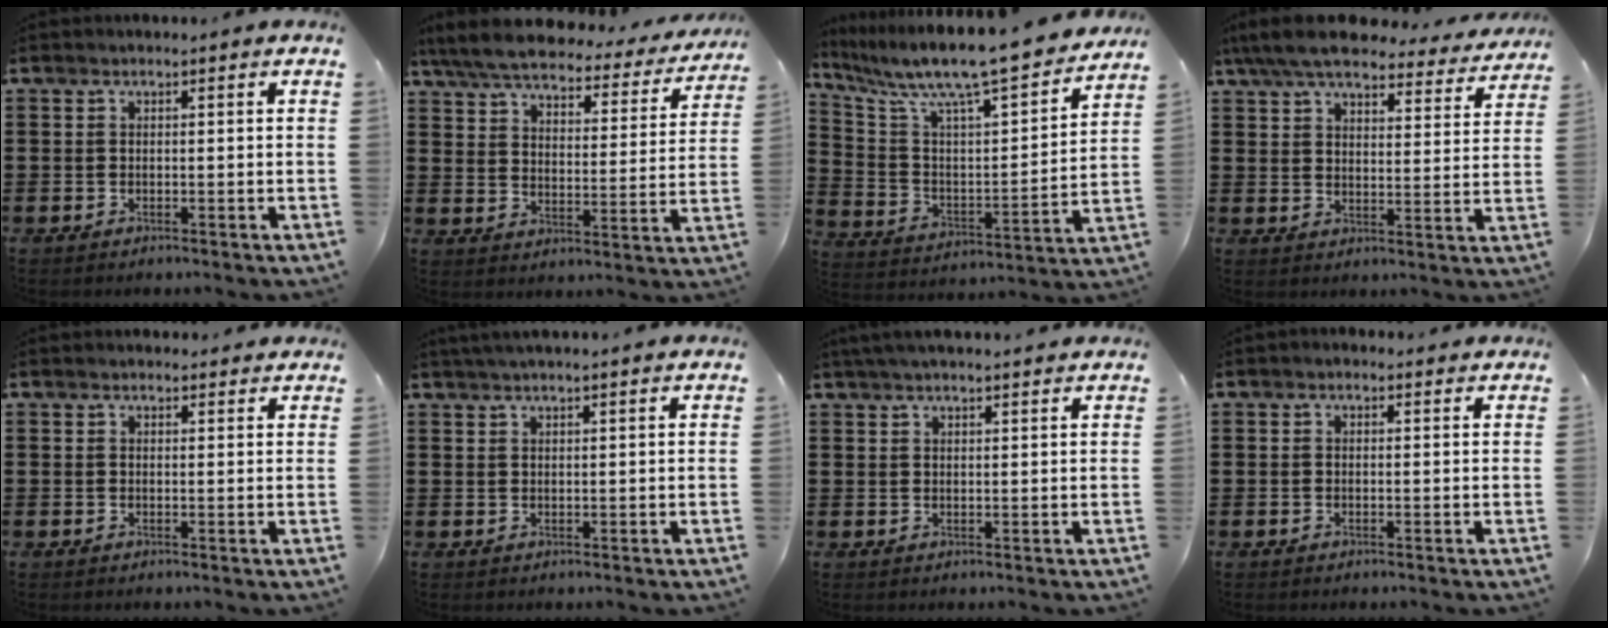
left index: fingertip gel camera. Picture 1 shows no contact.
{"total": 6.2, "force": [5.7, 0.9, 2.2], "torque": [-0.069, -0.033, 0.097]}
{"total": 10.4, "force": [8.9, 0.5, 5.4], "torque": [-0.134, -0.074, 0.142]}
{"total": 7.9, "force": [7.1, 1.3, 3.2], "torque": [-0.089, -0.029, 0.128]}
{"total": 1.7, "force": [1.6, 0.4, 0.1], "torque": [-0.004, 0.002, 0.033]}
{"total": 1.9, "force": [1.8, -0.2, 0.8], "torque": [-0.018, 0.003, 0.034]}
{"total": 2.6, "force": [2.4, -0.2, 0.8], "torque": [-0.021, -0.001, 0.046]}
{"total": 0.7, "force": [0.5, 0.4, 0.3], "torque": [-0.008, 0.004, 0.010]}